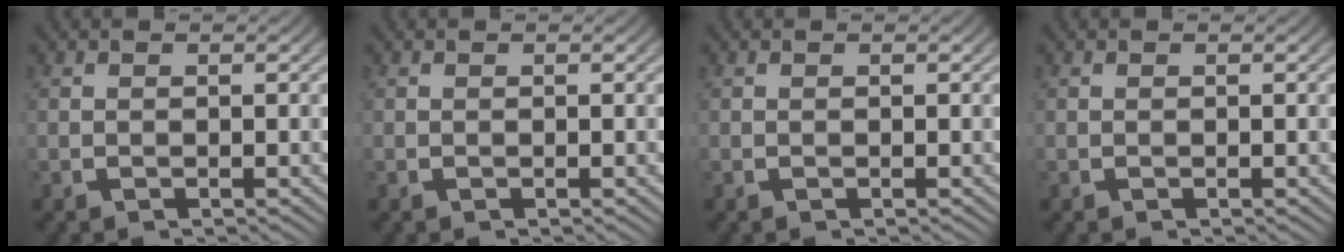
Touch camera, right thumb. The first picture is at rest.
{"total": 0.0}
{"total": 0.0}
{"total": 0.0}